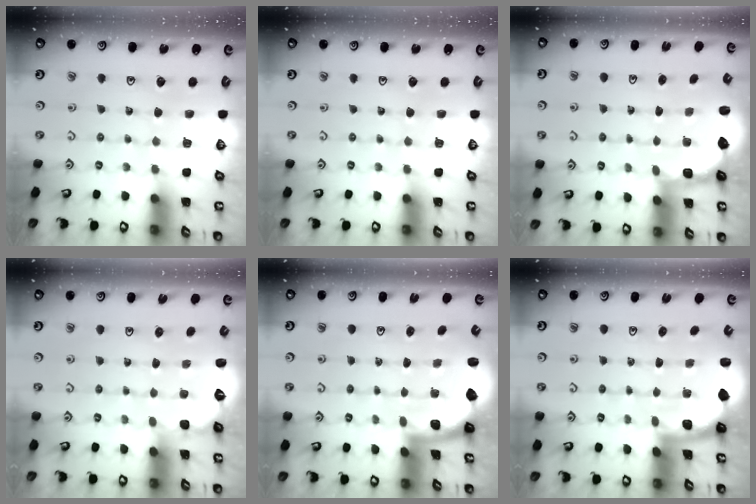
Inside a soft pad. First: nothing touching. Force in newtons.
{"total": 0.0}
{"total": 2.9, "press": 2.4, "slide": 1.6}
{"total": 2.0, "press": 0.6, "slide": 1.9}
{"total": 2.1, "press": 2.0, "slide": 0.5}
{"total": 1.7, "press": 1.7, "slide": 0.3}